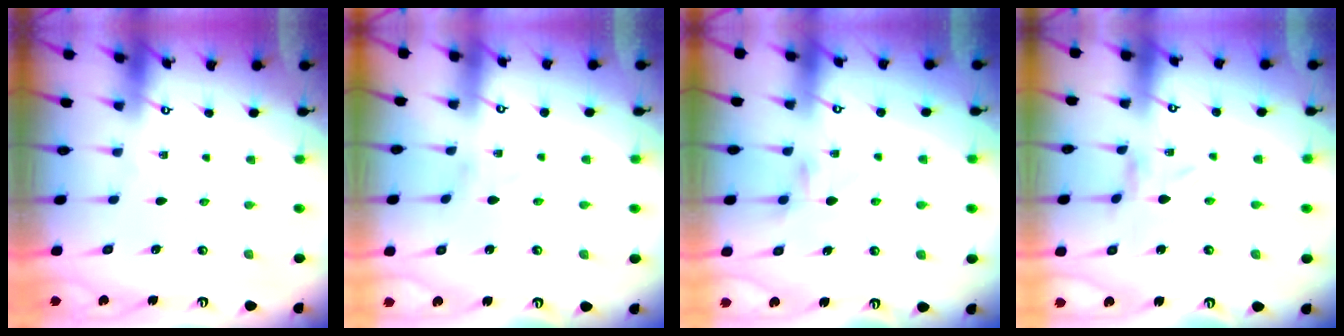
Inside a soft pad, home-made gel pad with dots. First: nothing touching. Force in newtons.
{"total": 1.1, "press": 1.1, "slide": 0.1}
{"total": 5.2, "press": 5.2, "slide": 0.4}
{"total": 0.7, "press": 0.7, "slide": 0.2}